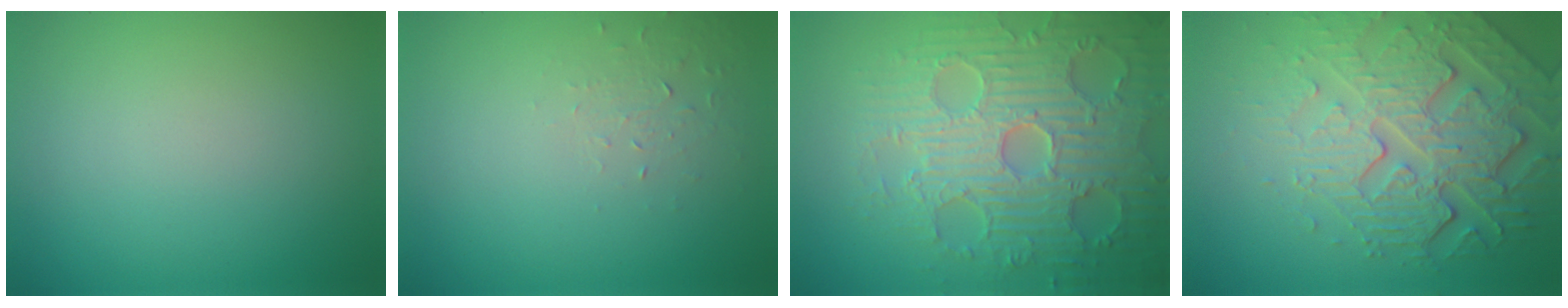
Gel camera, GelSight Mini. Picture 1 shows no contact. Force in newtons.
{"total": 1.0, "press": 0.4, "slide": 0.9}
{"total": 8.3, "press": 6.4, "slide": 5.2}
{"total": 6.3, "press": 5.3, "slide": 3.5}